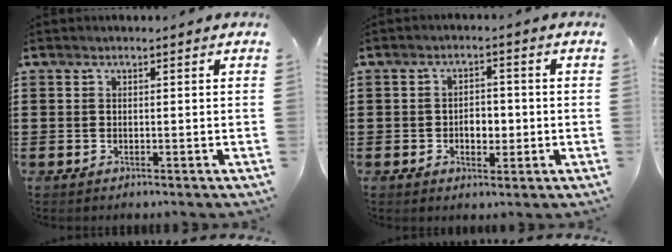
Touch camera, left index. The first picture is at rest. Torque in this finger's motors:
{"motor_torque": [0.14, 0.01, 0.12, 0.04]}